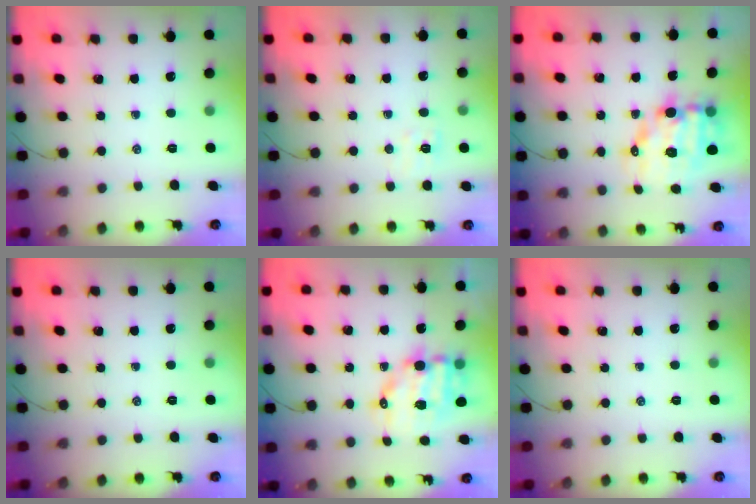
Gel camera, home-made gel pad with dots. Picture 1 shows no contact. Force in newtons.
{"total": 5.7, "press": 5.6, "slide": 1.3}
{"total": 12.5, "press": 12.2, "slide": 2.8}
{"total": 0.0}
{"total": 11.8, "press": 11.6, "slide": 2.2}
{"total": 0.0}